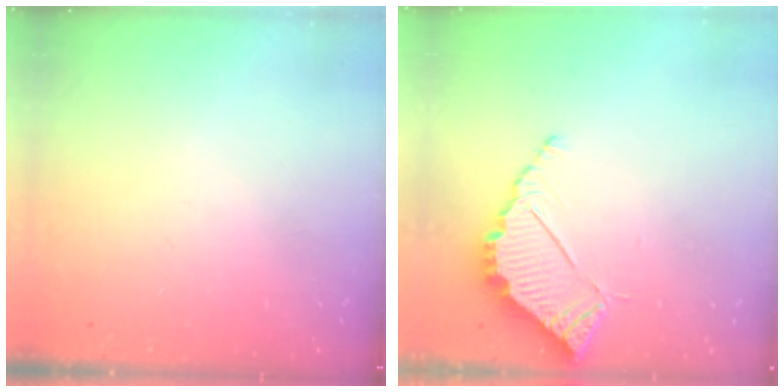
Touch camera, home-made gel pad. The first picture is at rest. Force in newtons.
{"total": 5.8, "press": 5.8, "slide": 0.4}